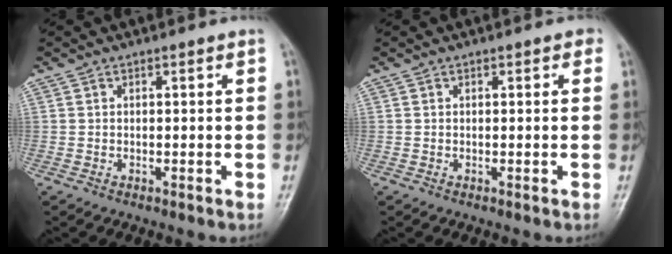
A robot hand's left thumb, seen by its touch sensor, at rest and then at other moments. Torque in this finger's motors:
{"motor_torque": [0.52, -0.02, 0.23, -0.32, 0.04]}